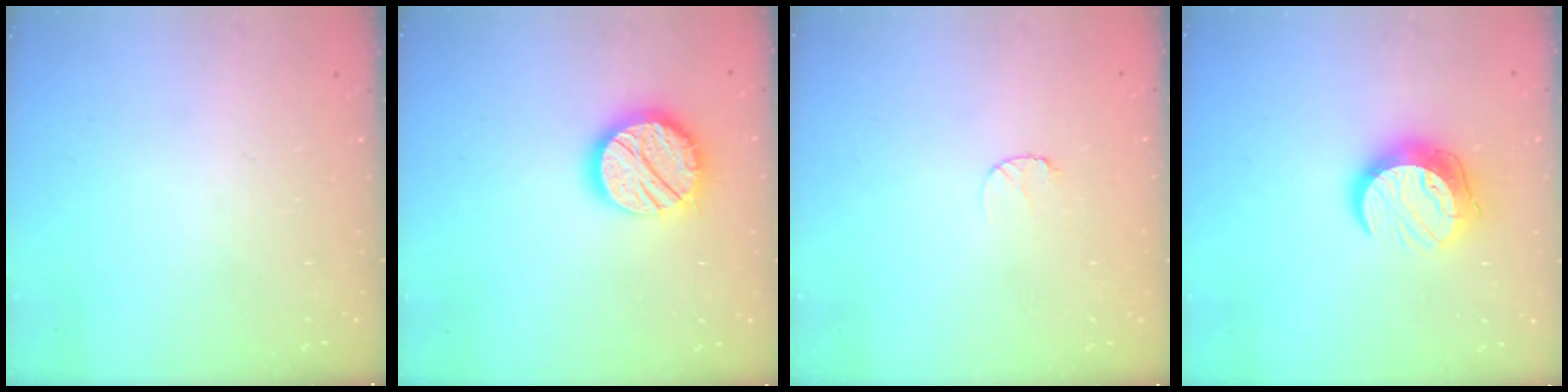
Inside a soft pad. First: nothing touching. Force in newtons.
{"total": 16.3, "press": 16.2, "slide": 1.6}
{"total": 3.4, "press": 3.3, "slide": 0.3}
{"total": 11.9, "press": 11.8, "slide": 1.0}